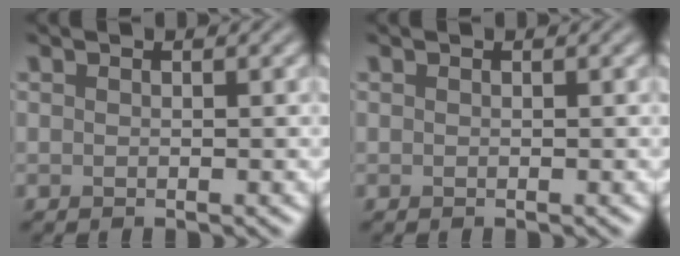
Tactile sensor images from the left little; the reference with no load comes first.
{"total": 0.0}